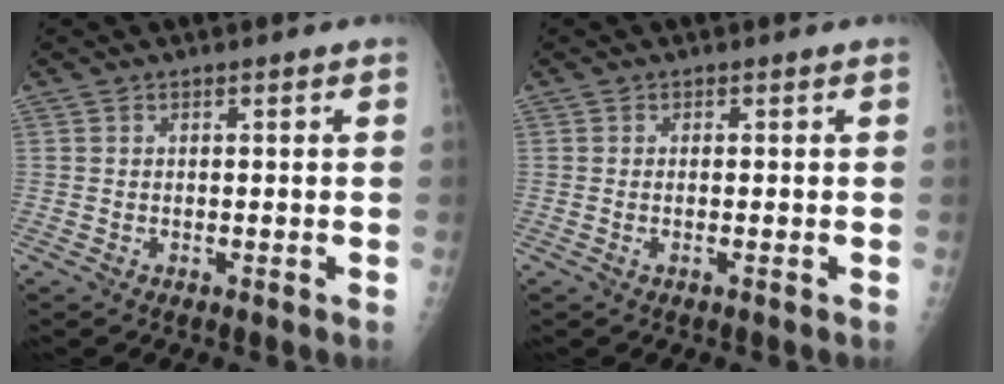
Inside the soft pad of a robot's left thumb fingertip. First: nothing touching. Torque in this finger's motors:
{"motor_torque": [-0.18, -0.18, 0.20, 0.19, -0.08]}